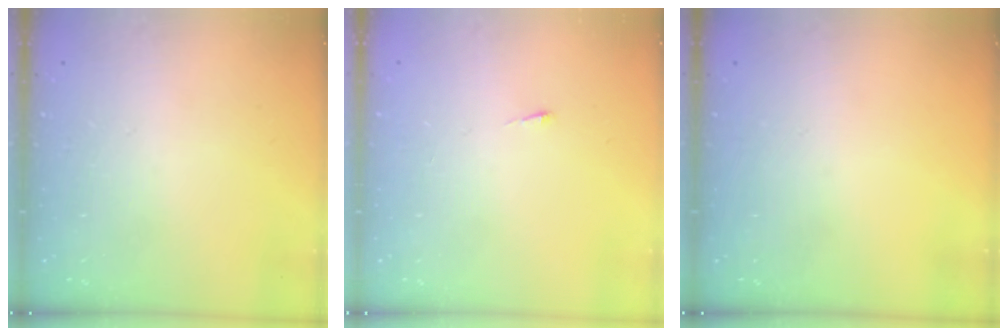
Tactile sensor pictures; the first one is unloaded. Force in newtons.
{"total": 2.6, "press": 2.5, "slide": 0.3}
{"total": 0.0}